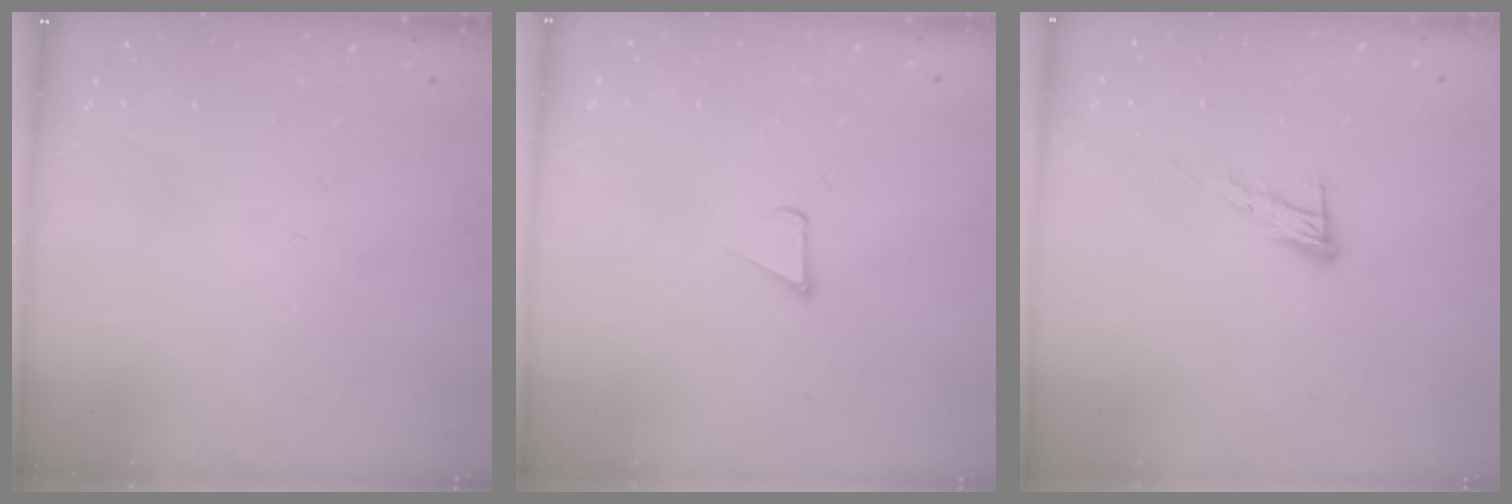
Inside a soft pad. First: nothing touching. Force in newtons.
{"total": 1.5, "press": 1.5, "slide": 0.1}
{"total": 8.8, "press": 8.7, "slide": 0.2}